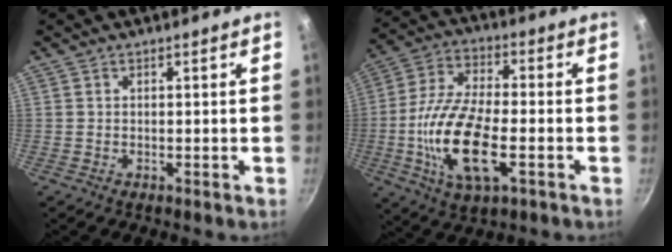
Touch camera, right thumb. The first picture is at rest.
{"total": 17.1, "force": [-4.1, 7.3, 14.9], "torque": [-0.296, 0.016, -0.074]}